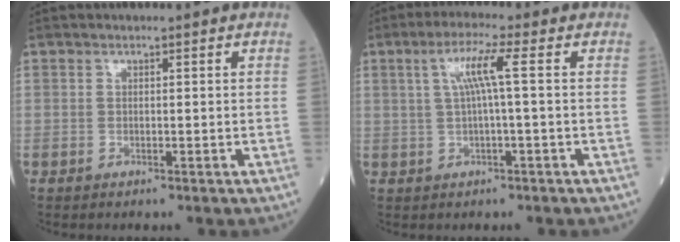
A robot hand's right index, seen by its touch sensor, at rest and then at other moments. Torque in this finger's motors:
{"motor_torque": [0.77, 0.27, 0.33, 0.11]}